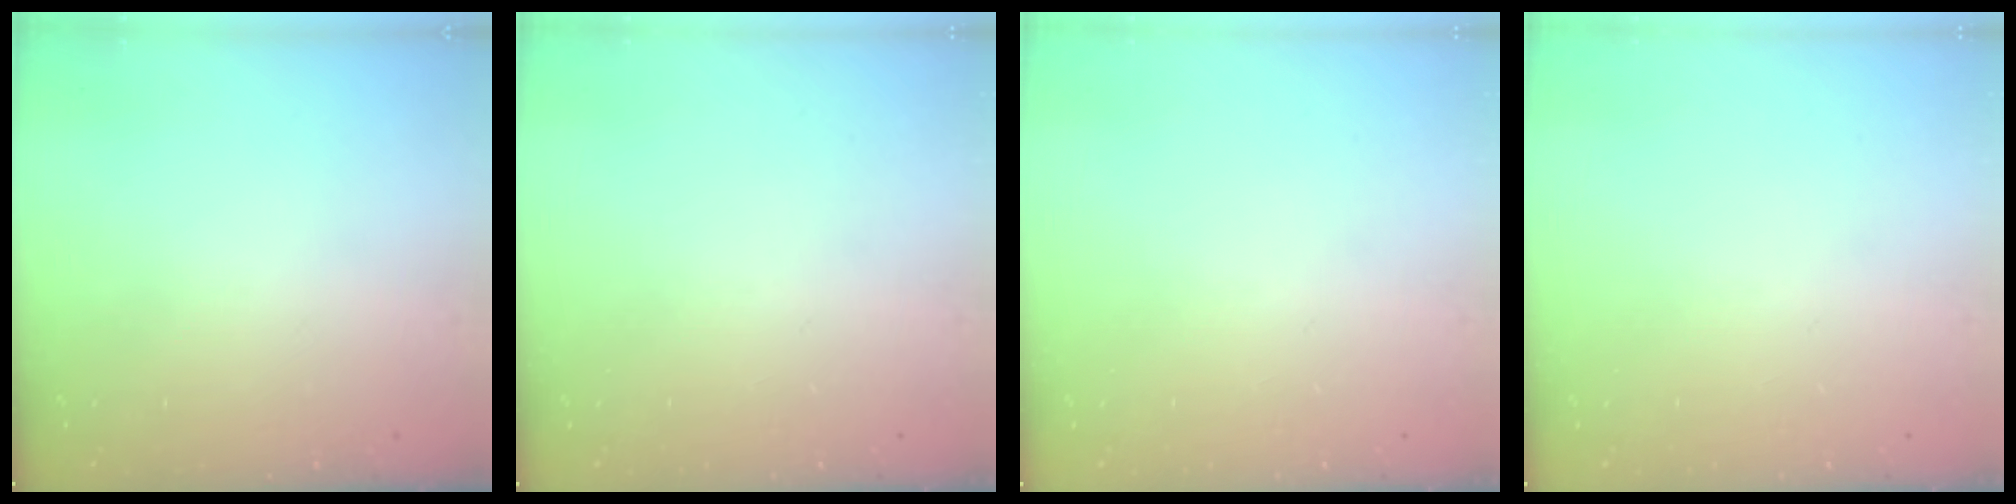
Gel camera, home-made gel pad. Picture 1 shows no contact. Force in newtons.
{"total": 0.0}
{"total": 0.0}
{"total": 0.0}